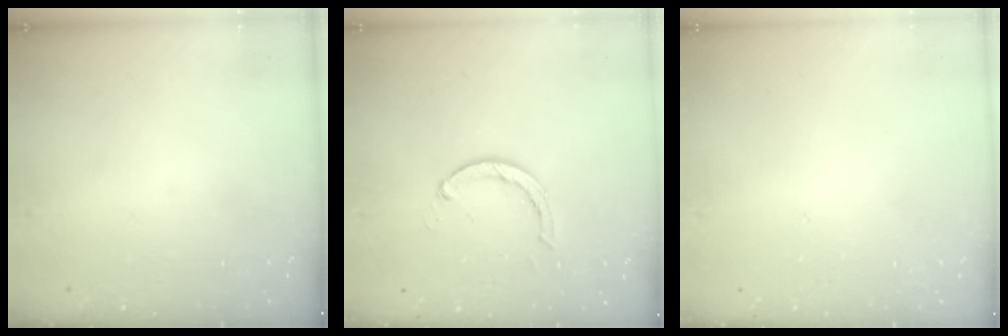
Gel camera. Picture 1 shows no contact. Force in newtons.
{"total": 2.9, "press": 2.9, "slide": 0.4}
{"total": 2.6, "press": 2.6, "slide": 0.2}